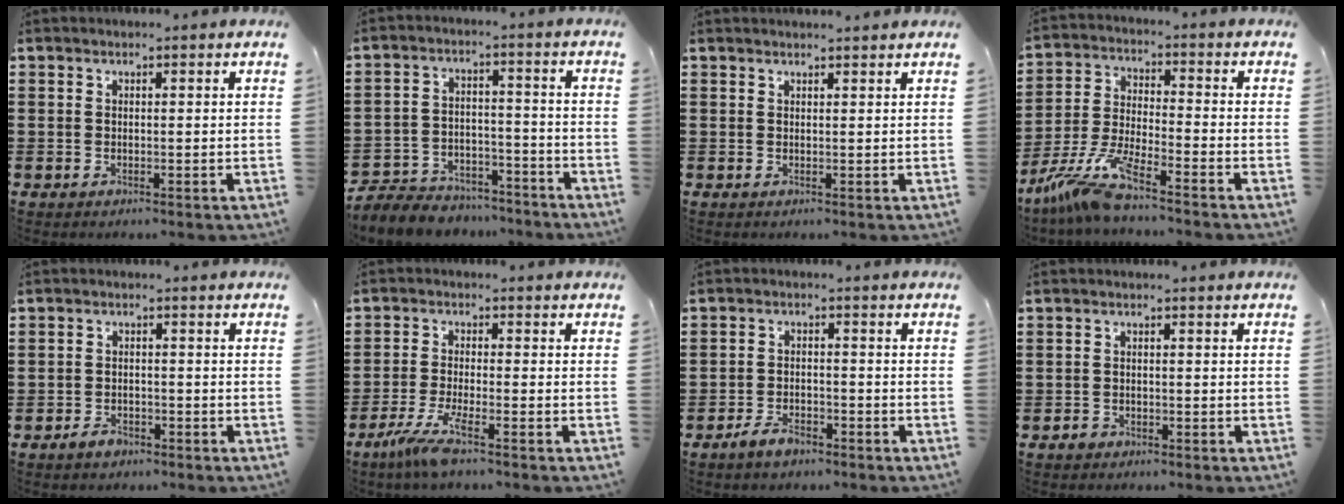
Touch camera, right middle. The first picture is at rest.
{"total": 6.0, "force": [-5.8, 1.6, 0.2], "torque": [-0.009, 0.015, -0.119]}
{"total": 1.0, "force": [1.0, -0.1, 0.2], "torque": [0.003, -0.005, 0.017]}
{"total": 8.2, "force": [-7.0, 0.0, 4.3], "torque": [-0.113, -0.017, -0.145]}
{"total": 2.2, "force": [-1.8, 1.1, 0.5], "torque": [-0.013, 0.002, -0.037]}
{"total": 5.2, "force": [-3.5, 0.0, 3.9], "torque": [-0.091, -0.018, -0.068]}
{"total": 3.2, "force": [-2.6, 1.3, 1.4], "torque": [-0.031, 0.005, -0.053]}
{"total": 1.5, "force": [-1.1, 0.8, 0.4], "torque": [-0.011, 0.001, -0.024]}